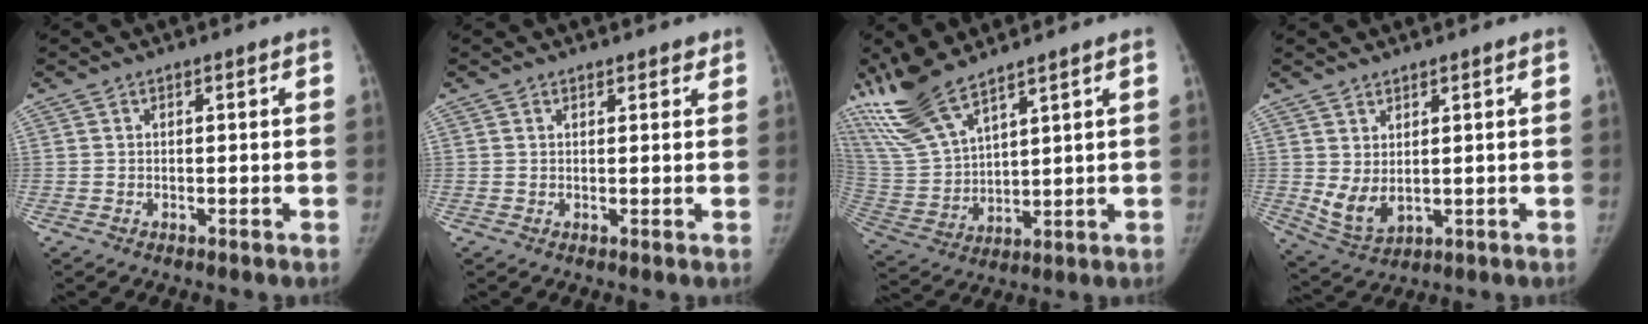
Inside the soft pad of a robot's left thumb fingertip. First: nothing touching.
{"total": 1.7, "force": [1.4, 0.9, 0.4], "torque": [0.010, -0.007, 0.014]}
{"total": 14.0, "force": [11.2, 3.8, 7.6], "torque": [-0.160, -0.044, 0.244]}
{"total": 5.8, "force": [1.4, 3.3, 4.6], "torque": [-0.088, -0.018, 0.044]}